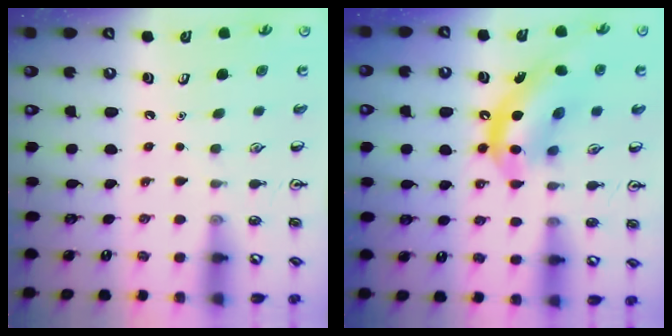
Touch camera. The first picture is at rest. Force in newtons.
{"total": 13.9, "press": 13.3, "slide": 4.0}